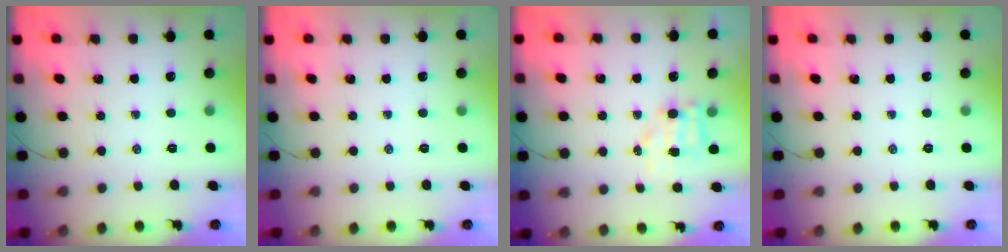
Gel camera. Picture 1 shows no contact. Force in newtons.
{"total": 0.0}
{"total": 4.8, "press": 4.8, "slide": 0.6}
{"total": 0.0}